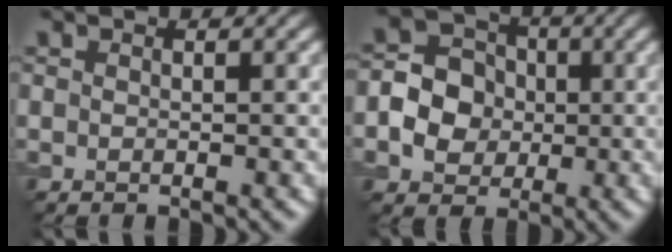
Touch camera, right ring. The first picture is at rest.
{"total": 5.7, "force": [-0.7, 5.0, 2.7], "torque": [-0.038, 0.007, -0.028]}